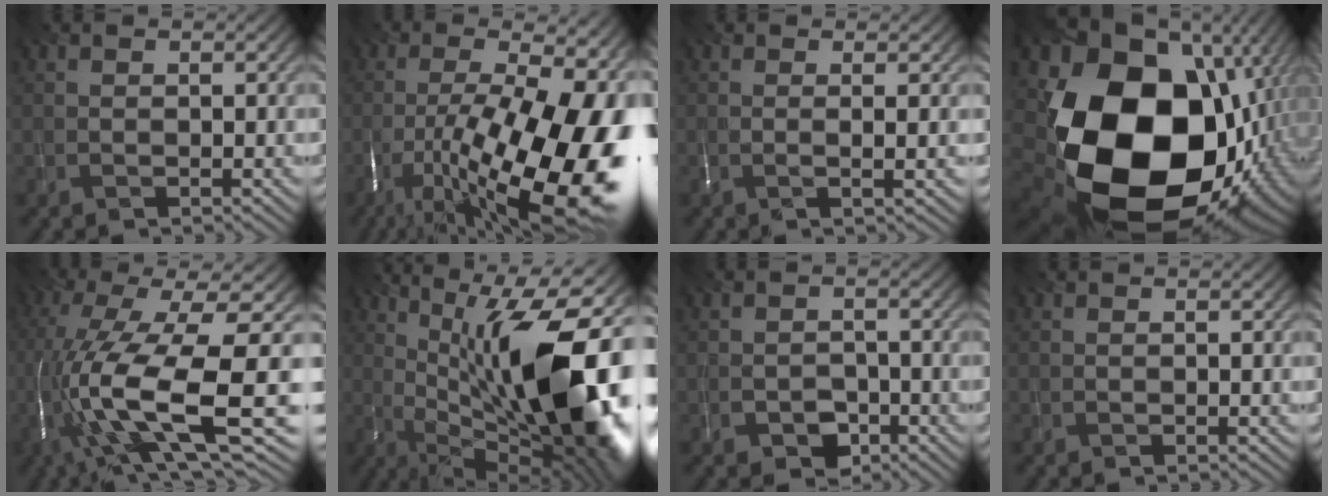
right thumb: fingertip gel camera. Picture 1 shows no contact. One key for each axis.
{"total": 20.5, "fx": -7.0, "fy": 6.9, "fz": 18.0, "tx": -0.255, "ty": -0.025, "tz": -0.116}
{"total": 2.0, "fx": 0.5, "fy": 0.1, "fz": 1.9, "tx": -0.031, "ty": 0.000, "tz": 0.004}
{"total": 22.7, "fx": -4.2, "fy": 16.7, "fz": 14.8, "tx": -0.369, "ty": -0.076, "tz": -0.021}
{"total": 18.3, "fx": -5.7, "fy": 5.5, "fz": 16.5, "tx": -0.346, "ty": -0.004, "tz": -0.102}
{"total": 19.5, "fx": 0.7, "fy": 7.6, "fz": 17.9, "tx": -0.236, "ty": 0.015, "tz": 0.000}
{"total": 2.2, "fx": -1.8, "fy": 1.4, "fz": 0.2, "tx": -0.004, "ty": -0.005, "tz": -0.034}
{"total": 0.0}